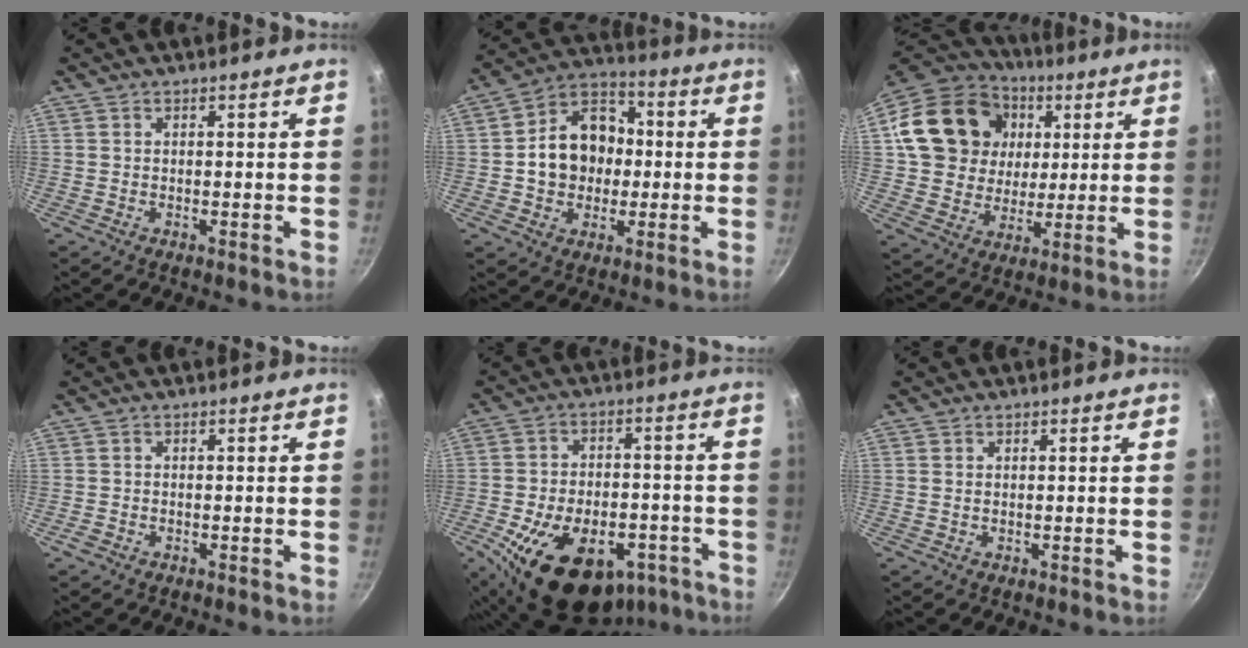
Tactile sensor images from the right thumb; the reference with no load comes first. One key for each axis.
{"total": 14.0, "fx": -0.2, "fy": 11.3, "fz": 8.2, "tx": -0.100, "ty": 0.028, "tz": -0.015}
{"total": 21.4, "fx": 5.3, "fy": 17.8, "fz": 10.7, "tx": -0.181, "ty": 0.012, "tz": 0.092}
{"total": 1.2, "fx": -0.7, "fy": 0.8, "fz": 0.5, "tx": -0.015, "ty": 0.004, "tz": -0.014}
{"total": 22.9, "fx": -11.2, "fy": 14.0, "fz": 14.3, "tx": -0.191, "ty": 0.043, "tz": -0.152}
{"total": 0.5, "fx": 0.1, "fy": 0.3, "fz": 0.4, "tx": -0.007, "ty": 0.000, "tz": 0.002}